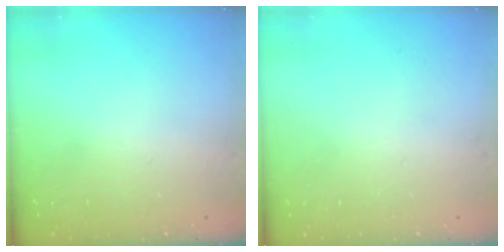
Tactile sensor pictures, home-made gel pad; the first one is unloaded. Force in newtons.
{"total": 0.0}